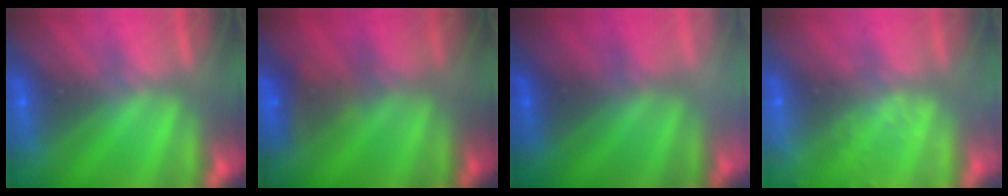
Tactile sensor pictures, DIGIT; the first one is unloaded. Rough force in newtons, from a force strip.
{"total": 5.3}
{"total": 2.4}
{"total": 2.4}